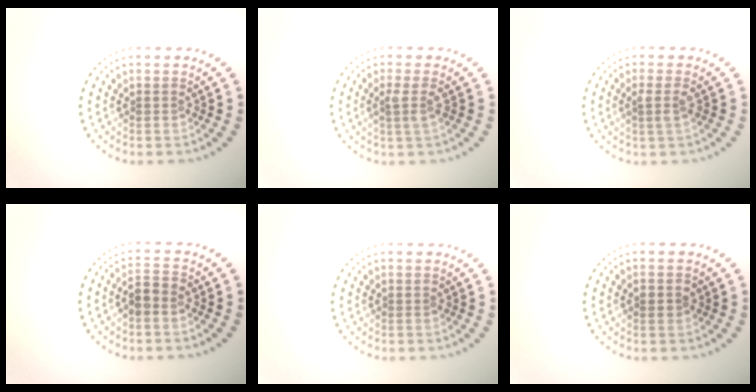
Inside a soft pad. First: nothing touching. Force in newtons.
{"total": 1.3, "press": 1.1, "slide": 0.7}
{"total": 1.3, "press": 1.2, "slide": 0.6}
{"total": 1.9, "press": 1.8, "slide": 0.6}
{"total": 0.0}
{"total": 1.1, "press": 1.1, "slide": 0.2}